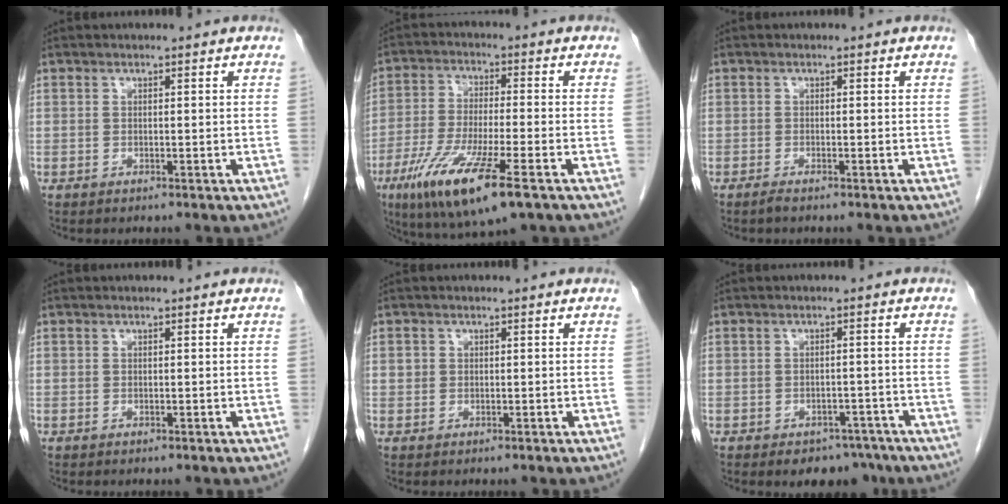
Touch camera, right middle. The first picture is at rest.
{"total": 13.8, "force": [-7.2, 1.6, 11.7], "torque": [-0.225, -0.034, -0.123]}
{"total": 0.9, "force": [-0.8, -0.1, 0.5], "torque": [-0.014, -0.002, -0.015]}
{"total": 0.0}
{"total": 1.0, "force": [0.2, 0.9, 0.2], "torque": [0.002, 0.007, 0.002]}
{"total": 4.9, "force": [-3.7, 2.8, 1.6], "torque": [-0.007, 0.007, -0.046]}